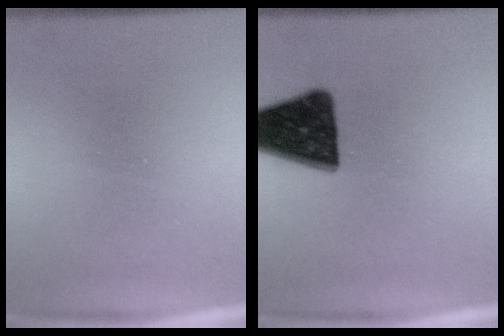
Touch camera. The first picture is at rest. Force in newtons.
{"total": 14.8}